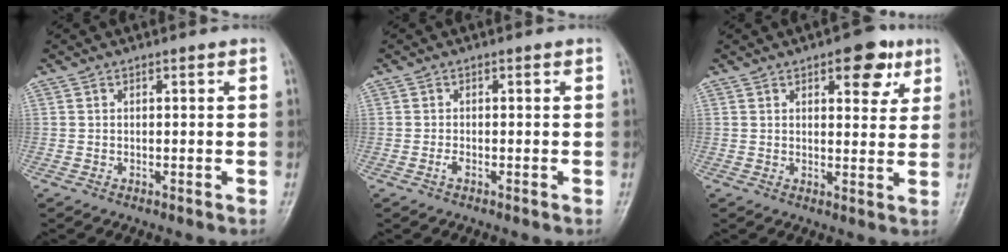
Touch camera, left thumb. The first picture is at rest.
{"total": 0.9, "force": [-0.5, 0.4, 0.7], "torque": [-0.016, -0.002, -0.011]}
{"total": 7.9, "force": [4.1, 3.8, 5.6], "torque": [-0.040, -0.014, 0.047]}